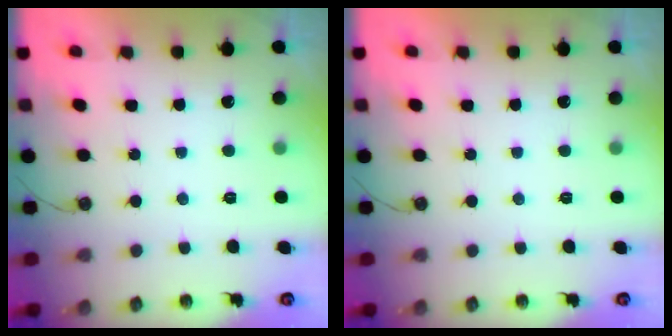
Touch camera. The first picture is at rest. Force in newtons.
{"total": 0.0}